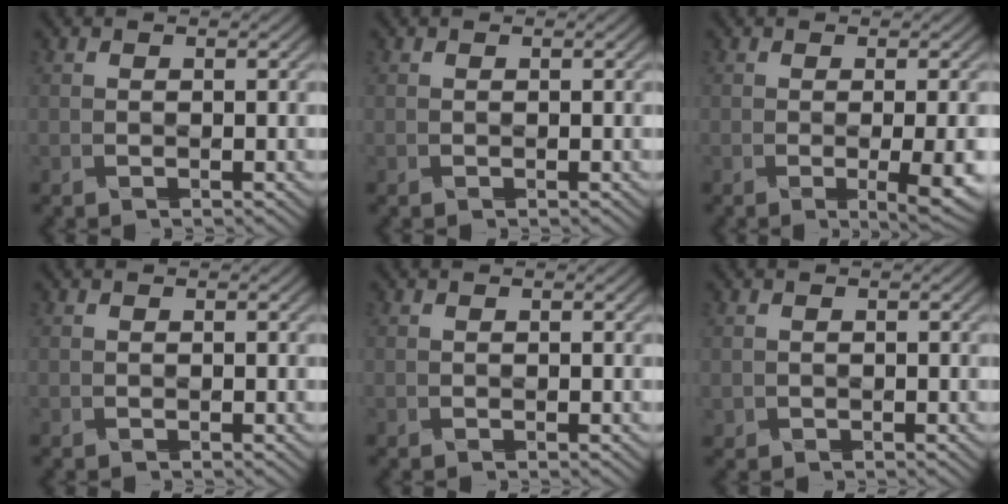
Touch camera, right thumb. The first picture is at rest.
{"total": 0.0}
{"total": 4.6, "force": [-0.9, 0.9, 4.4], "torque": [-0.073, -0.007, -0.009]}
{"total": 0.0}
{"total": 0.0}
{"total": 0.7, "force": [-0.1, 0.7, 0.1], "torque": [-0.002, -0.008, 0.000]}